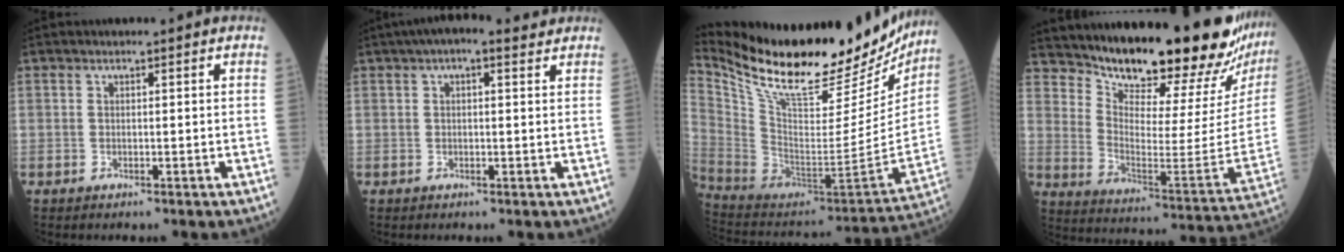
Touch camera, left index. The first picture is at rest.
{"total": 5.7, "force": [4.0, 1.7, 3.7], "torque": [-0.061, 0.037, 0.057]}
{"total": 31.3, "force": [26.7, 7.3, 14.6], "torque": [-0.259, -0.063, 0.395]}
{"total": 23.2, "force": [21.3, 1.7, 9.0], "torque": [-0.151, -0.115, 0.296]}